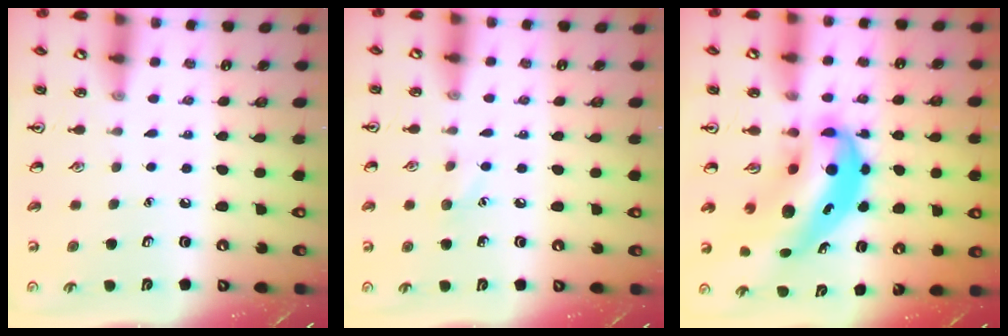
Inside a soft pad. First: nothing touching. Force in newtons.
{"total": 6.2, "press": 5.9, "slide": 1.9}
{"total": 10.4, "press": 9.9, "slide": 3.1}